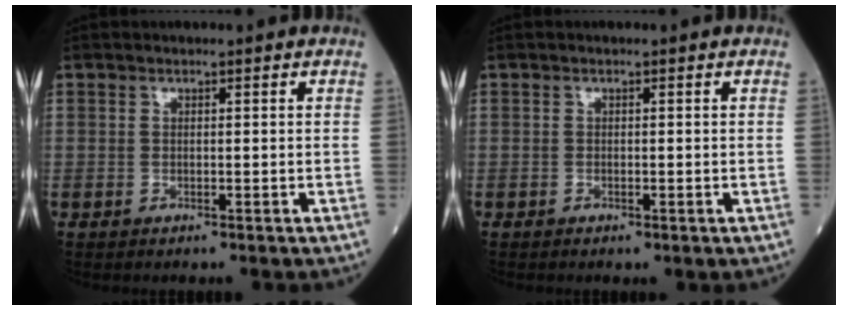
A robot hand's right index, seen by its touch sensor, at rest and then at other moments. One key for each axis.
{"total": 0.0}